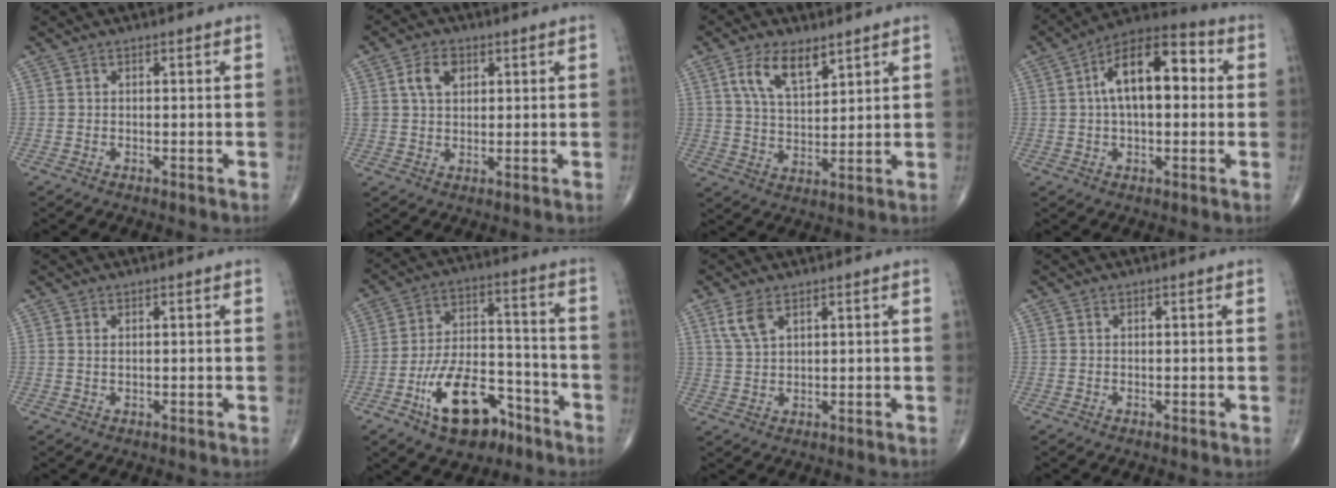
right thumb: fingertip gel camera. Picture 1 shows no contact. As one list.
[{"total": 5.5, "force": [2.0, 3.7, 3.5], "torque": [-0.052, 0.000, 0.037]}, {"total": 8.9, "force": [5.0, 4.1, 6.1], "torque": [-0.102, -0.024, 0.099]}, {"total": 15.1, "force": [2.3, 7.6, 12.8], "torque": [-0.196, 0.035, 0.028]}, {"total": 0.6, "force": [0.3, 0.2, 0.5], "torque": [-0.009, -0.001, 0.007]}, {"total": 15.5, "force": [-8.4, 8.3, 10.1], "torque": [-0.150, 0.065, -0.135]}, {"total": 4.5, "force": [2.6, 2.1, 3.0], "torque": [-0.065, -0.002, 0.060]}, {"total": 0.0}]